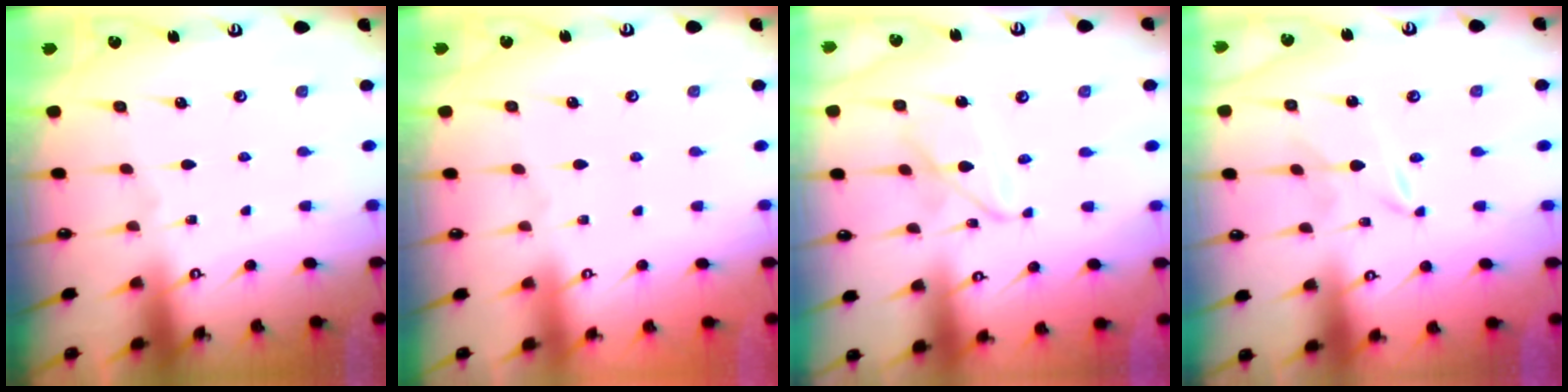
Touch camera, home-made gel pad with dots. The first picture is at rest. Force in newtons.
{"total": 0.0}
{"total": 9.0, "press": 9.0, "slide": 0.6}
{"total": 0.7, "press": 0.7, "slide": 0.1}